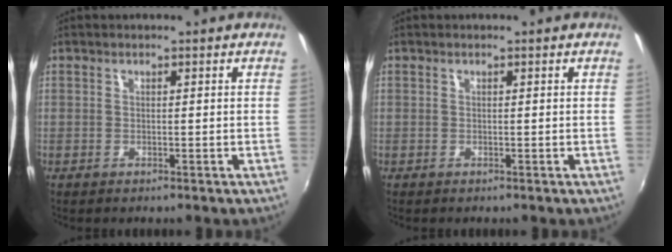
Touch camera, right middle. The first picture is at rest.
{"total": 0.0}